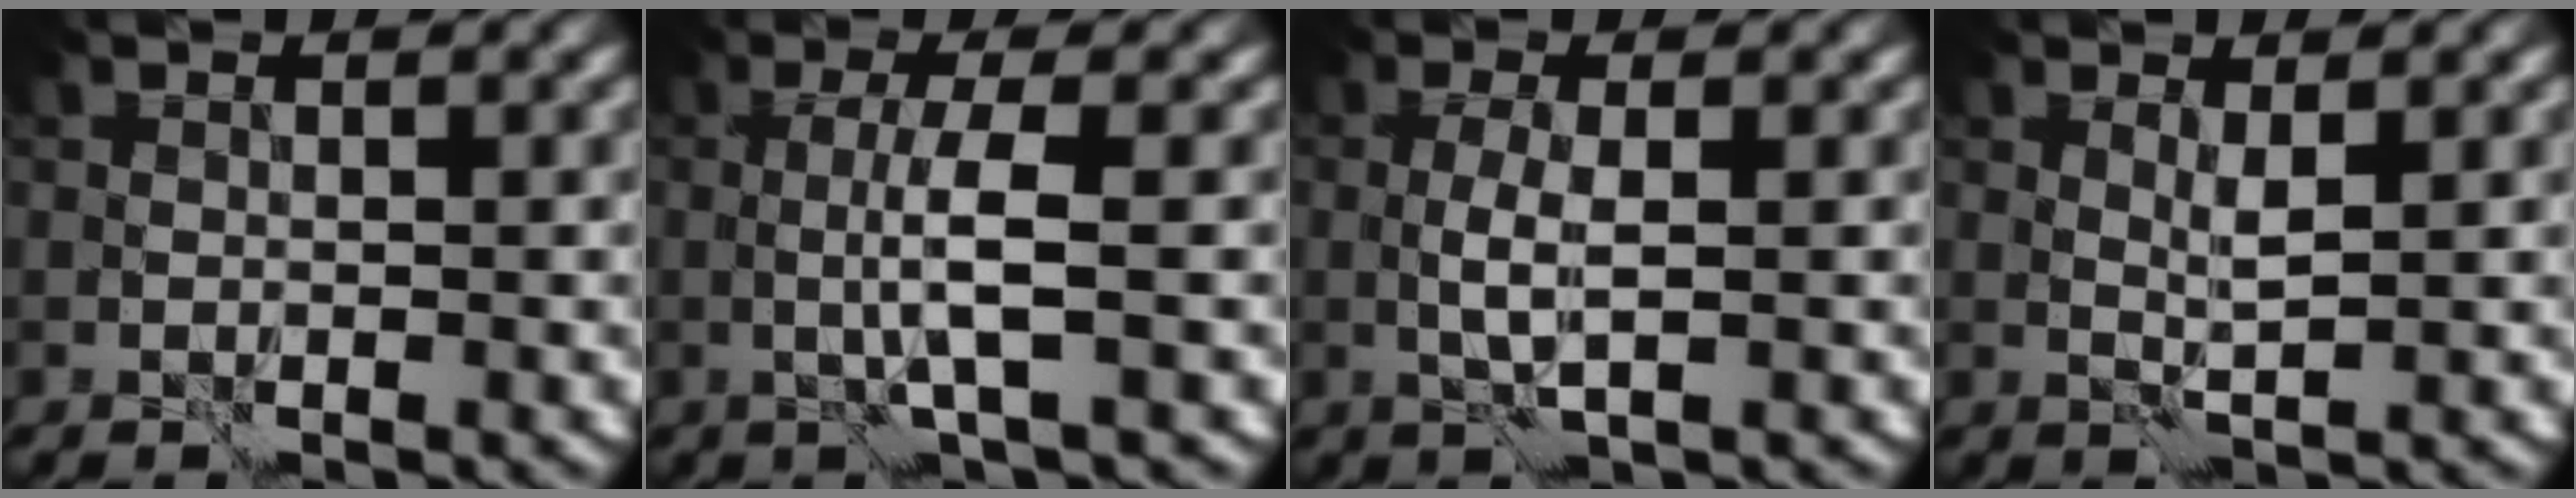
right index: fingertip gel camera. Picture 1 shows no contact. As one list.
[{"total": 3.3, "force": [0.2, 0.1, 3.3], "torque": [-0.062, -0.004, 0.000]}, {"total": 2.1, "force": [0.2, 0.2, 2.1], "torque": [-0.044, 0.000, 0.003]}, {"total": 1.3, "force": [0.9, -0.2, 0.9], "torque": [-0.020, -0.005, 0.017]}]